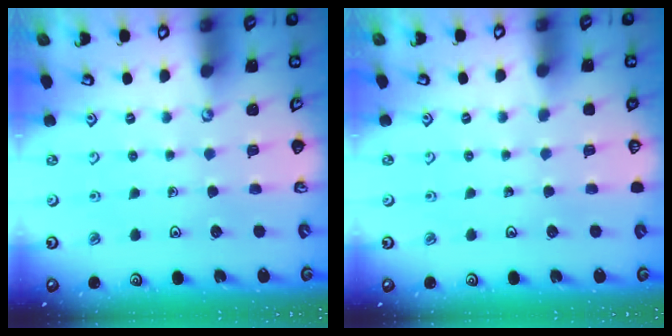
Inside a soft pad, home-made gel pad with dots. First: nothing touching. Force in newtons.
{"total": 0.0}